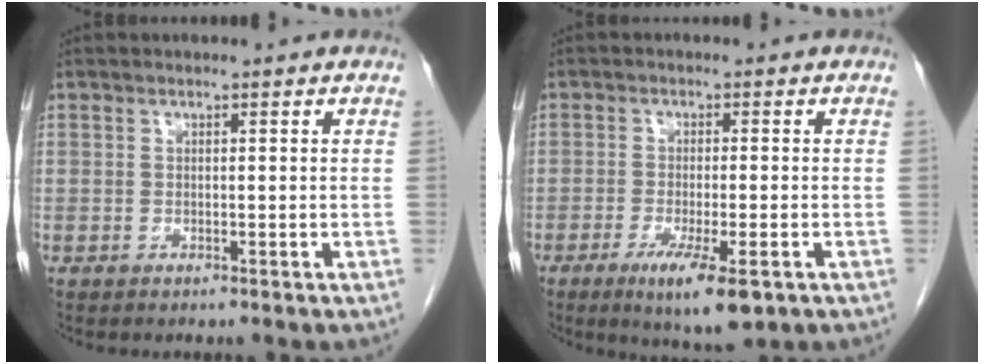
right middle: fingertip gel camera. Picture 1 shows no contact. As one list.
[{"total": 7.6, "force": [-4.0, 1.1, 6.3], "torque": [-0.106, -0.021, -0.060]}]